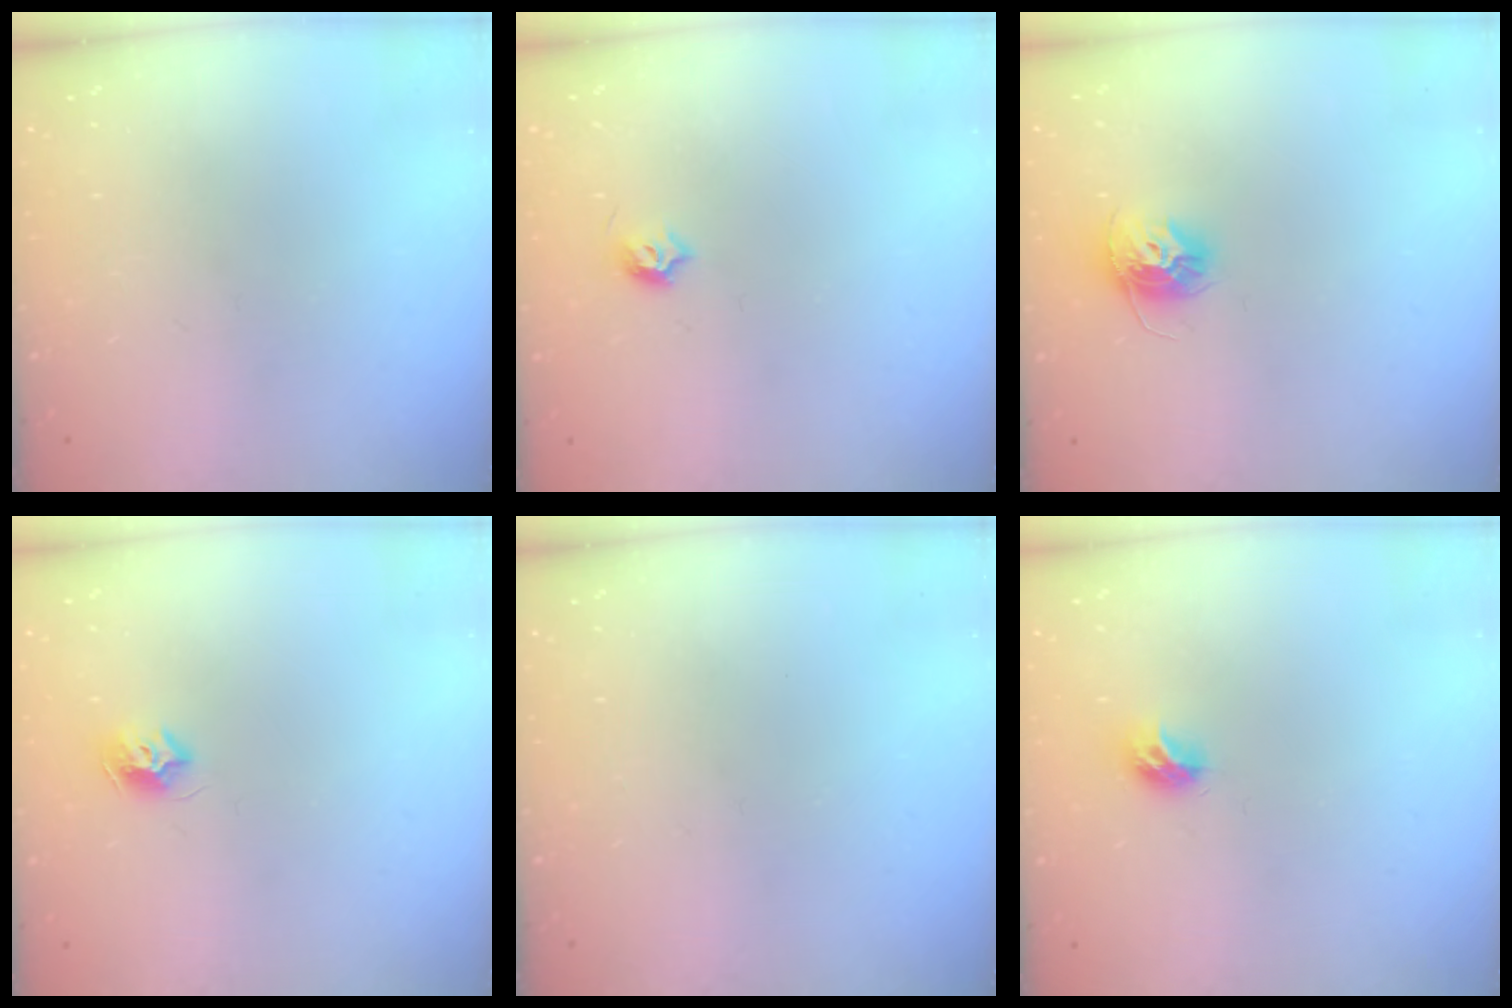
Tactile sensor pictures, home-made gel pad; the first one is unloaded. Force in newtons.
{"total": 4.7, "press": 4.6, "slide": 0.8}
{"total": 10.4, "press": 10.4, "slide": 0.5}
{"total": 8.2, "press": 8.1, "slide": 0.5}
{"total": 0.0}
{"total": 7.1, "press": 7.1, "slide": 0.3}